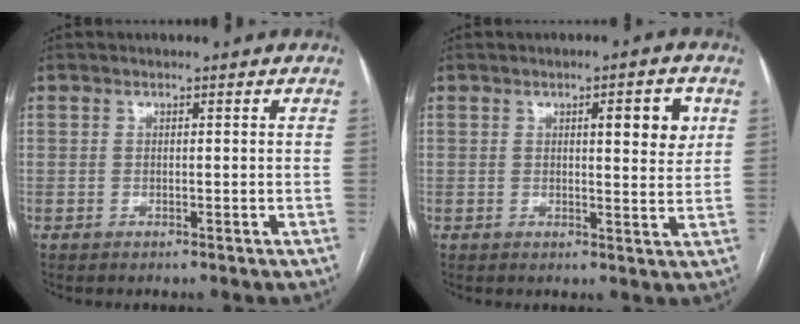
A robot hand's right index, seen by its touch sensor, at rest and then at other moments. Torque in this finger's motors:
{"motor_torque": [0.11, 0.02, 0.08, 0.03]}